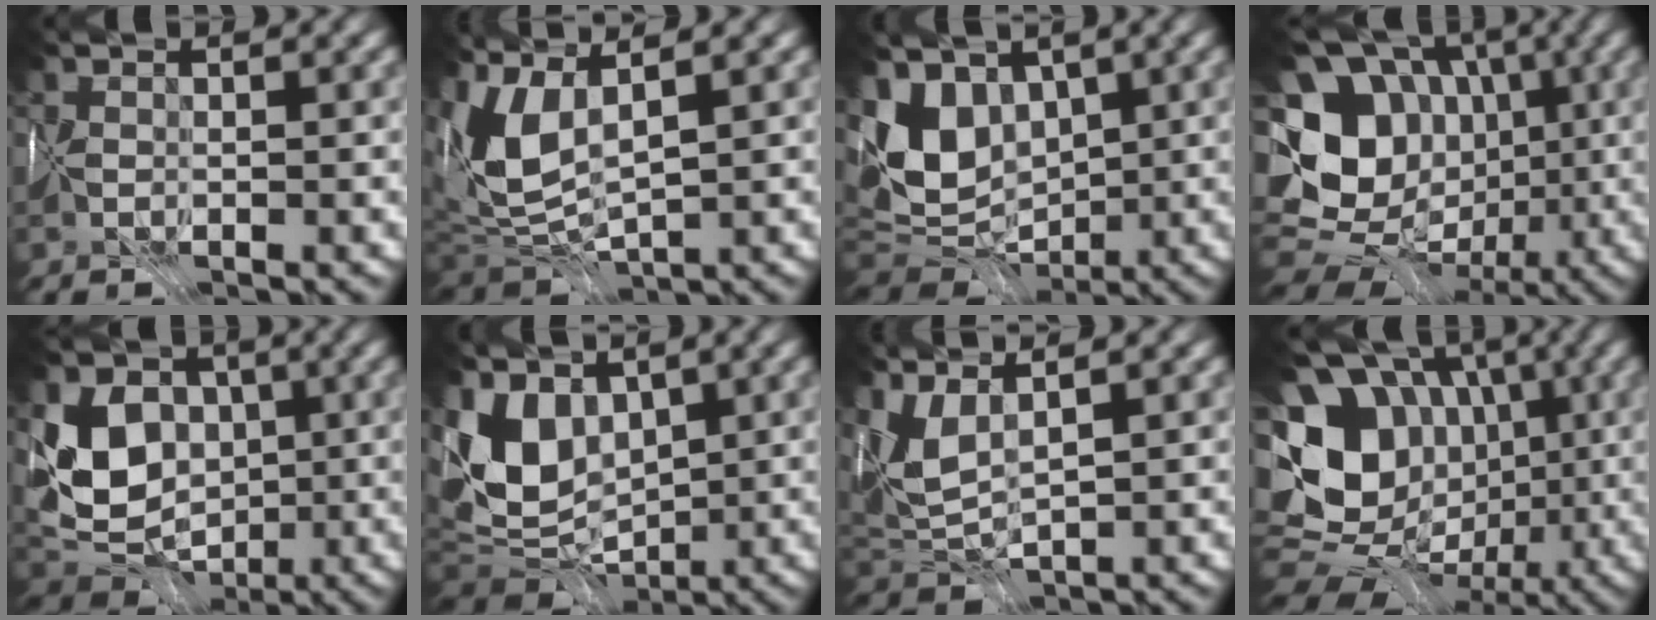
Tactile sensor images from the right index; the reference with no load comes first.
{"total": 4.8, "force": [2.3, 1.6, 3.9], "torque": [-0.107, 0.004, 0.048]}
{"total": 6.2, "force": [2.3, 4.4, 3.7], "torque": [-0.089, -0.003, 0.041]}
{"total": 16.7, "force": [0.0, 15.0, 7.3], "torque": [-0.170, 0.035, -0.015]}
{"total": 6.3, "force": [1.3, 5.2, 3.4], "torque": [-0.068, -0.007, 0.019]}
{"total": 6.7, "force": [2.1, 4.7, 4.2], "torque": [-0.089, -0.008, 0.041]}
{"total": 3.5, "force": [2.7, 0.4, 2.3], "torque": [-0.076, 0.008, 0.057]}
{"total": 16.5, "force": [0.2, 14.7, 7.6], "torque": [-0.153, 0.026, -0.007]}